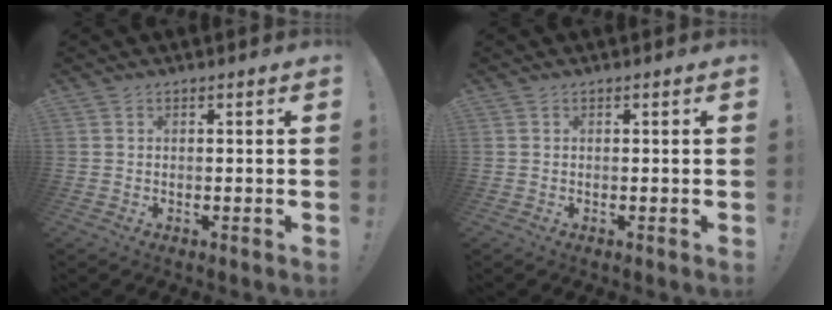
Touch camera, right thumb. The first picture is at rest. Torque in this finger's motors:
{"motor_torque": [-0.19, -0.05, 0.32, -0.19, 0.03]}